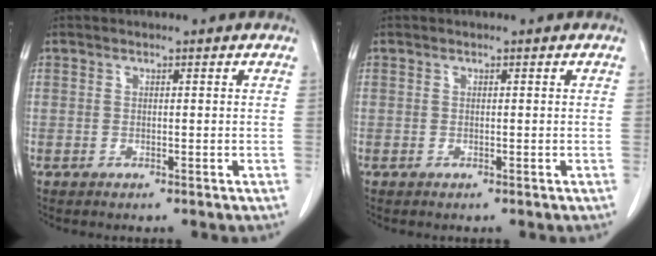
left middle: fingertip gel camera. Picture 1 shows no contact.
{"total": 0.0}